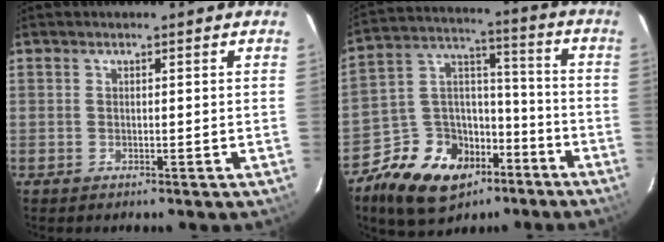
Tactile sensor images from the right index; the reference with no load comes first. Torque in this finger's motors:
{"motor_torque": [0.65, -0.52, -0.03, -0.11]}